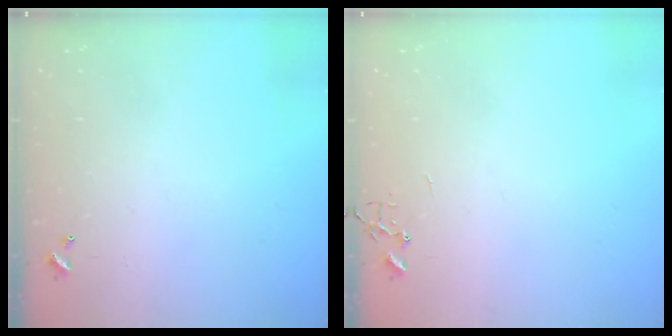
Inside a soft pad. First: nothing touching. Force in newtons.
{"total": 0.0}